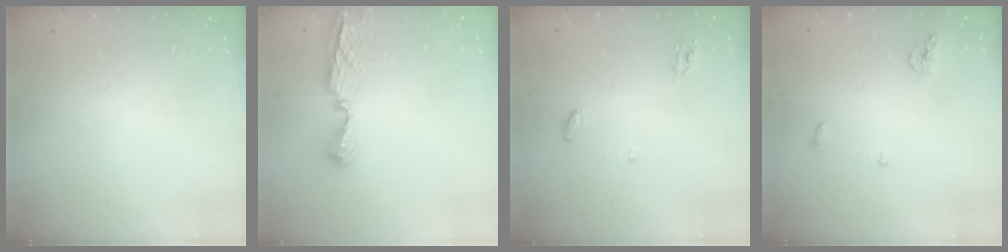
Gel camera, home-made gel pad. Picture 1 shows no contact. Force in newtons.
{"total": 8.0, "press": 7.9, "slide": 1.0}
{"total": 4.9, "press": 4.9, "slide": 0.3}
{"total": 5.6, "press": 5.6, "slide": 0.2}